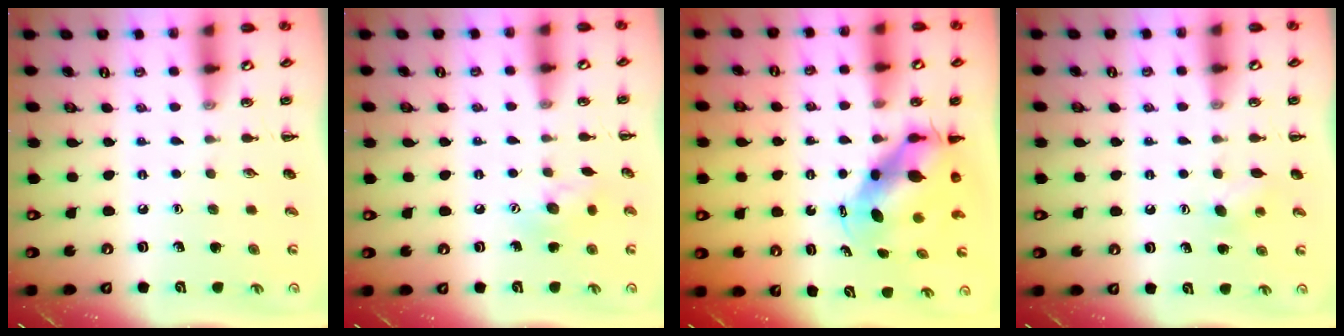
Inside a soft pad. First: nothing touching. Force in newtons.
{"total": 8.7, "press": 8.6, "slide": 1.1}
{"total": 6.9, "press": 6.7, "slide": 1.6}
{"total": 4.6, "press": 4.5, "slide": 1.2}